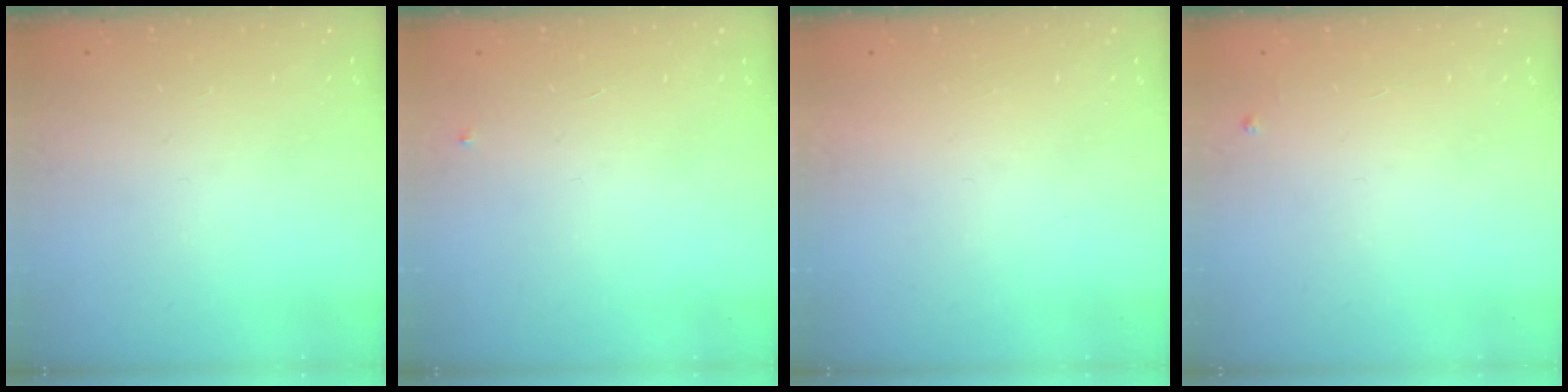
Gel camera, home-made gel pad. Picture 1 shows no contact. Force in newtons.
{"total": 3.0, "press": 2.9, "slide": 0.4}
{"total": 1.5, "press": 1.5, "slide": 0.1}
{"total": 3.1, "press": 3.1, "slide": 0.5}